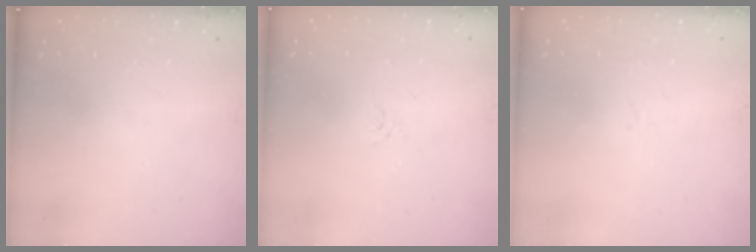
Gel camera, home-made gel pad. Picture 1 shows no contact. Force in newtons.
{"total": 0.0}
{"total": 0.9, "press": 0.9, "slide": 0.2}